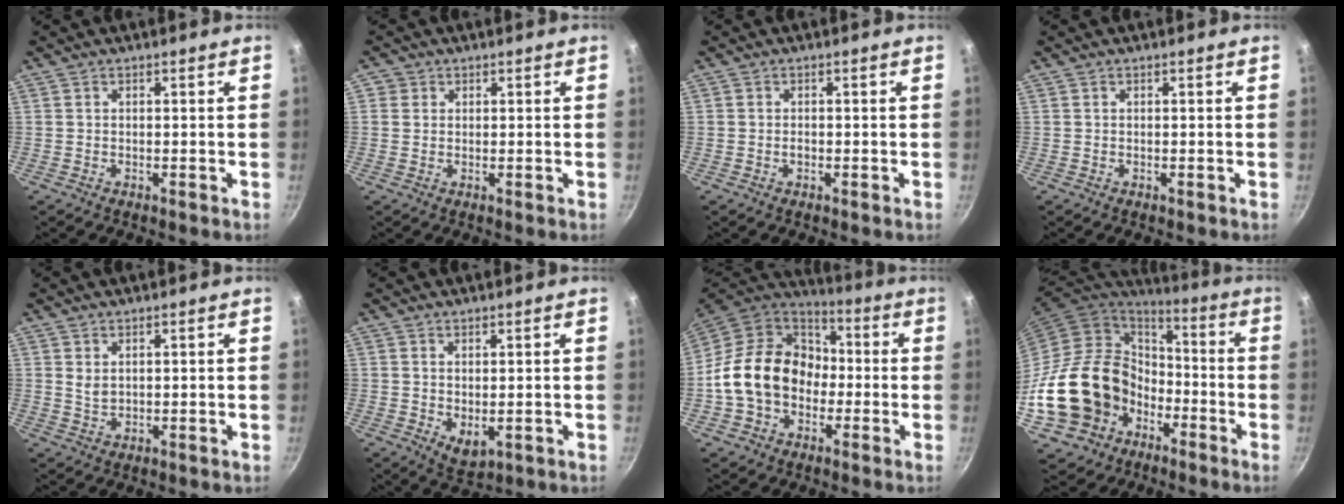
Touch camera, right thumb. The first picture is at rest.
{"total": 1.9, "force": [0.4, 1.8, 0.4], "torque": [0.007, 0.004, 0.002]}
{"total": 0.8, "force": [-0.3, 0.6, 0.5], "torque": [-0.009, 0.003, -0.005]}
{"total": 0.0}
{"total": 2.2, "force": [1.1, 1.2, 1.5], "torque": [-0.025, -0.006, 0.024]}
{"total": 4.1, "force": [0.7, 2.2, 3.3], "torque": [-0.045, -0.018, 0.020]}
{"total": 19.2, "force": [-2.1, 15.1, 11.6], "torque": [-0.171, 0.053, -0.046]}
{"total": 21.6, "force": [-7.1, 17.7, 10.1], "torque": [-0.139, 0.053, -0.098]}